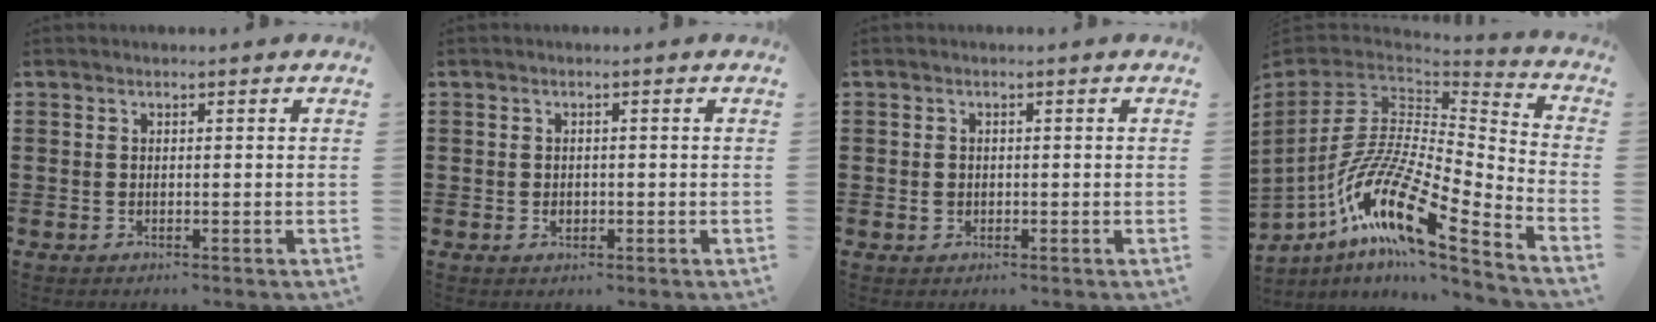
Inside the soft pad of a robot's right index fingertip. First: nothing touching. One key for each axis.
{"total": 1.1, "fx": -0.2, "fy": 0.8, "fz": 0.7, "tx": -0.015, "ty": 0.004, "tz": -0.005}
{"total": 1.2, "fx": -0.1, "fy": 1.0, "fz": 0.5, "tx": -0.014, "ty": 0.006, "tz": -0.004}
{"total": 15.8, "fx": -8.2, "fy": 4.2, "fz": 12.8, "tx": -0.288, "ty": -0.016, "tz": -0.168}